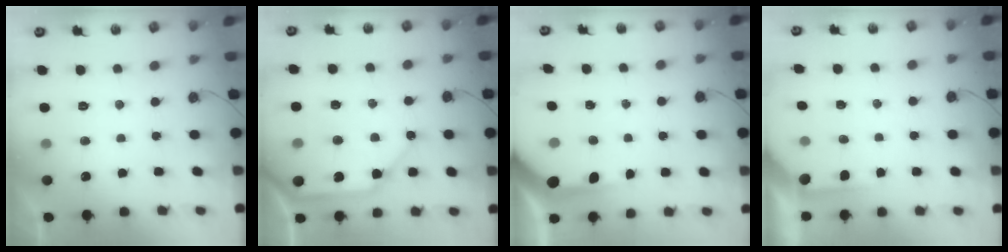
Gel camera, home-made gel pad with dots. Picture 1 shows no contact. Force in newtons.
{"total": 13.4, "press": 13.3, "slide": 1.9}
{"total": 5.6, "press": 5.6, "slide": 0.2}
{"total": 2.2, "press": 2.2, "slide": 0.3}